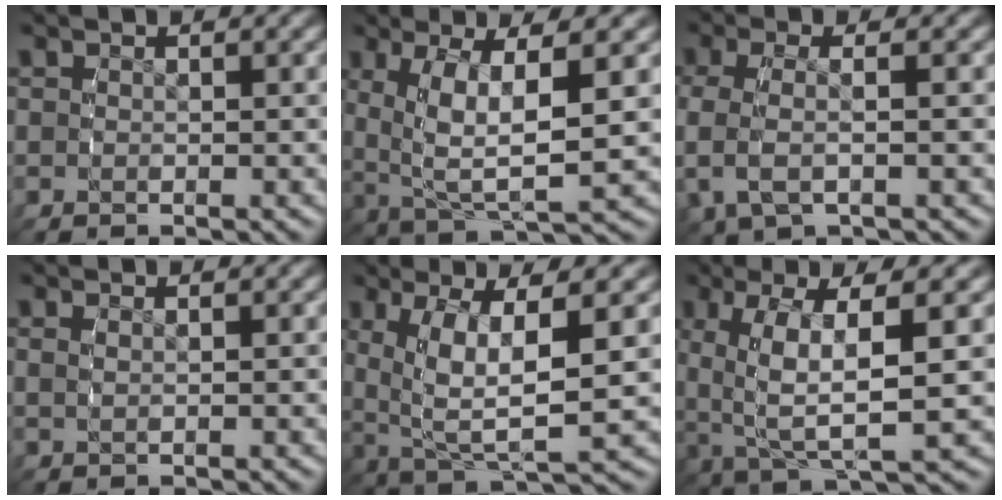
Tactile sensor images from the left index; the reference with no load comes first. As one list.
[{"total": 7.3, "force": [0.5, 3.3, 6.5], "torque": [-0.124, -0.016, 0.026]}, {"total": 3.3, "force": [0.2, 1.4, 3.0], "torque": [-0.083, -0.007, 0.011]}, {"total": 0.7, "force": [0.6, -0.2, 0.2], "torque": [-0.005, 0.001, 0.012]}, {"total": 8.0, "force": [0.5, 3.8, 7.0], "torque": [-0.134, -0.018, 0.028]}, {"total": 7.2, "force": [0.2, 2.8, 6.6], "torque": [-0.125, -0.005, 0.015]}]